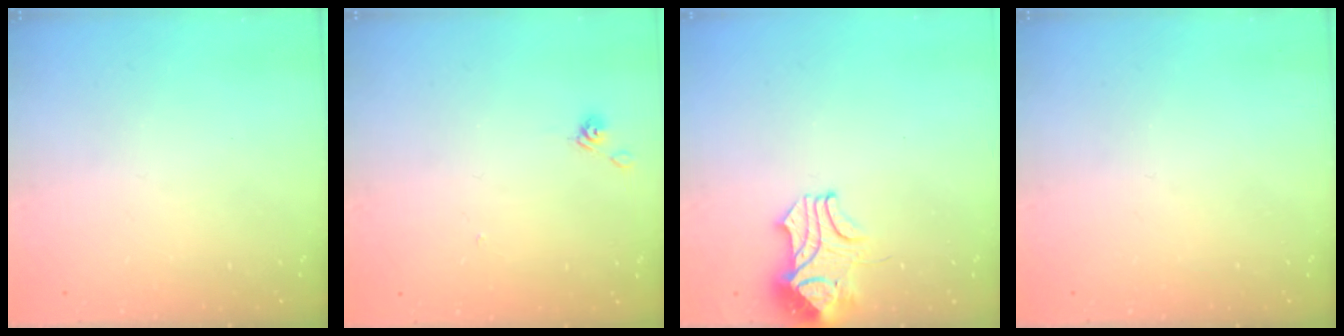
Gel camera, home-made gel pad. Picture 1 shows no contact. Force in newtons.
{"total": 5.7, "press": 5.7, "slide": 0.2}
{"total": 2.6, "press": 2.4, "slide": 1.0}
{"total": 0.0}